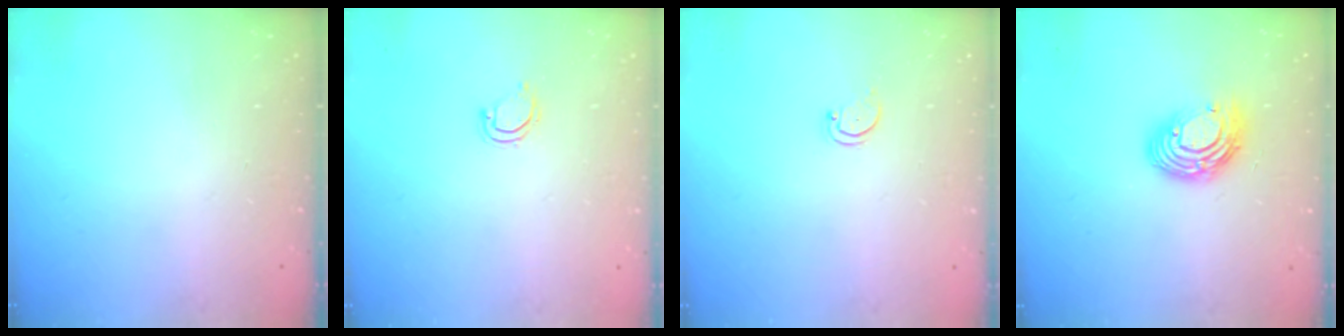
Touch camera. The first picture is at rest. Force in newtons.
{"total": 3.7, "press": 3.7, "slide": 0.3}
{"total": 1.6, "press": 1.6, "slide": 0.4}
{"total": 11.2, "press": 11.2, "slide": 1.0}